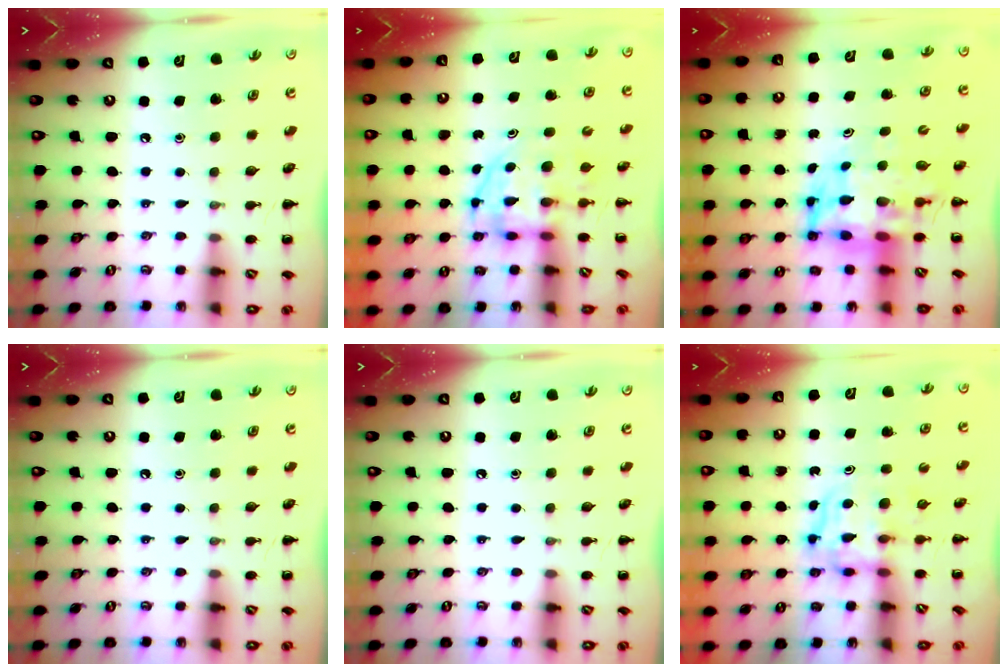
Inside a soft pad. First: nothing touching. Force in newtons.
{"total": 3.5, "press": 3.5, "slide": 0.5}
{"total": 7.2, "press": 6.9, "slide": 2.1}
{"total": 0.0}
{"total": 0.0}
{"total": 3.4, "press": 3.4, "slide": 0.2}